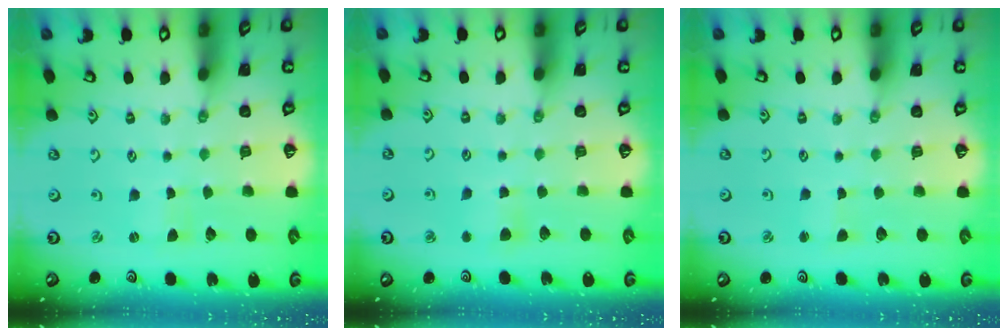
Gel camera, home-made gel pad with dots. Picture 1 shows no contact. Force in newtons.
{"total": 5.2, "press": 5.2, "slide": 0.6}
{"total": 1.4, "press": 1.4, "slide": 0.3}